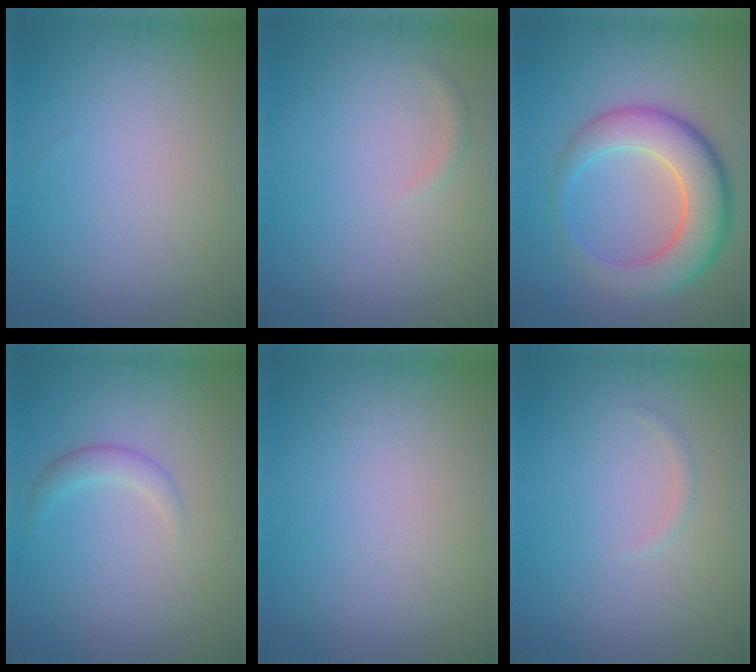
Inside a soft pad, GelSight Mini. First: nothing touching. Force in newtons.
{"total": 0.7, "press": 0.7, "slide": 0.0}
{"total": 7.7, "press": 7.7, "slide": 0.3}
{"total": 1.7, "press": 1.7, "slide": 0.1}
{"total": 0.0}
{"total": 0.6, "press": 0.6, "slide": 0.0}